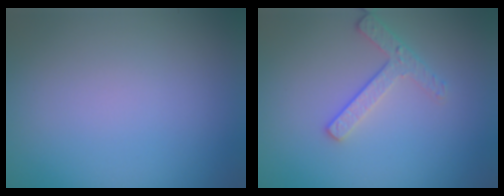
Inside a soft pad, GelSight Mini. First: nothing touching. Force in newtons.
{"total": 2.5, "press": 2.2, "slide": 1.1}